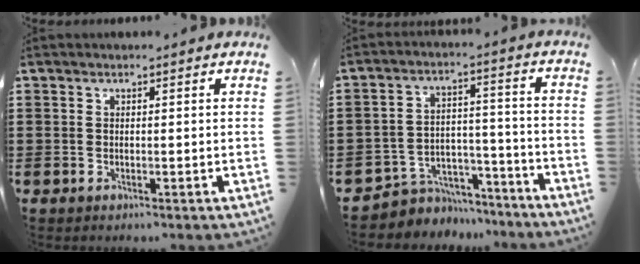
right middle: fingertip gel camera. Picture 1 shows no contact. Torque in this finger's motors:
{"motor_torque": [2.14, 0.00, 0.08, 0.01]}